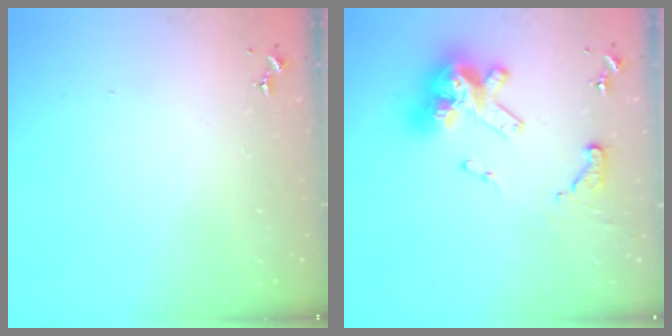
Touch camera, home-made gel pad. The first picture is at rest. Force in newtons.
{"total": 18.4, "press": 18.3, "slide": 1.8}